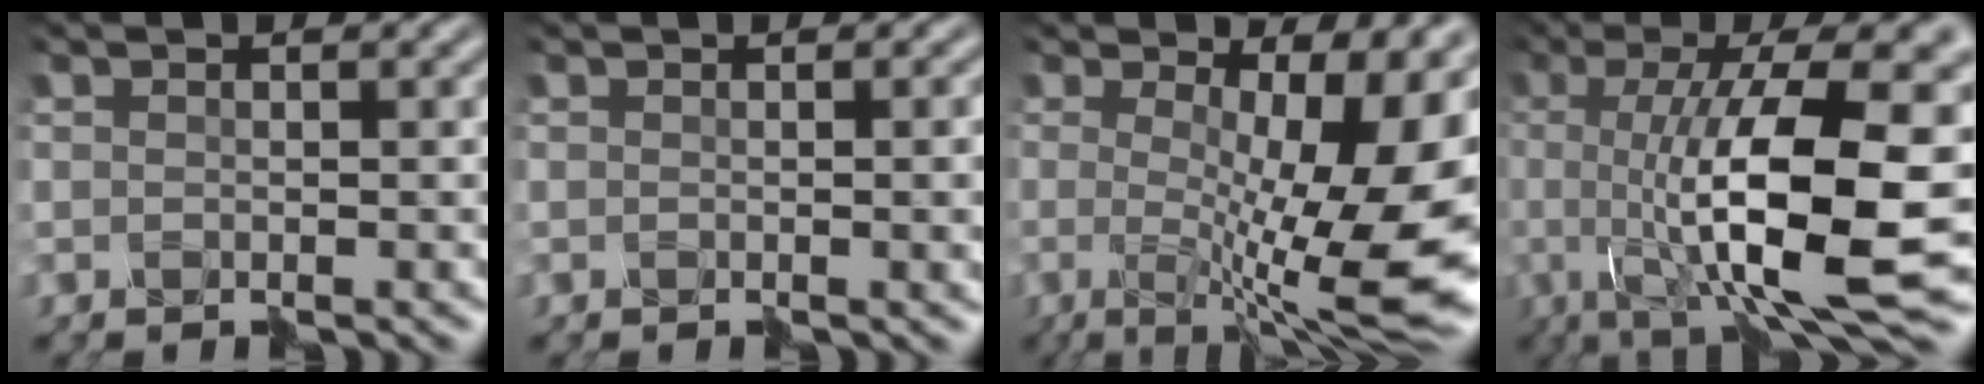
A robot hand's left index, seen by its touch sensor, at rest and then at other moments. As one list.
[{"total": 2.8, "force": [-0.2, 0.9, 2.7], "torque": [-0.027, -0.009, 0.002]}, {"total": 12.3, "force": [0.0, 3.6, 11.8], "torque": [-0.144, -0.007, 0.002]}, {"total": 13.5, "force": [-1.4, 3.3, 13.0], "torque": [-0.182, -0.005, -0.023]}]